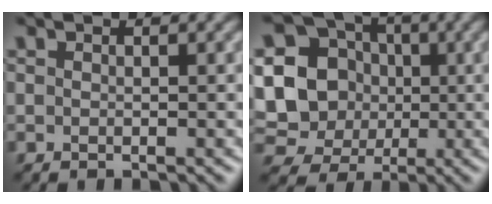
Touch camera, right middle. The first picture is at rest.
{"total": 14.8, "force": [0.9, 13.7, 5.5], "torque": [-0.168, 0.027, -0.013]}